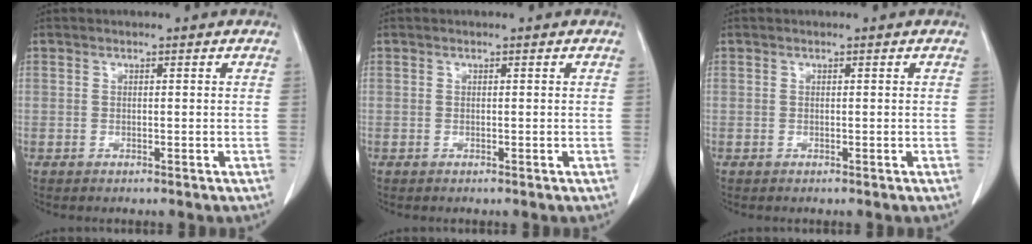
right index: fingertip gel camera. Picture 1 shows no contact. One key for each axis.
{"total": 0.0}
{"total": 0.0}